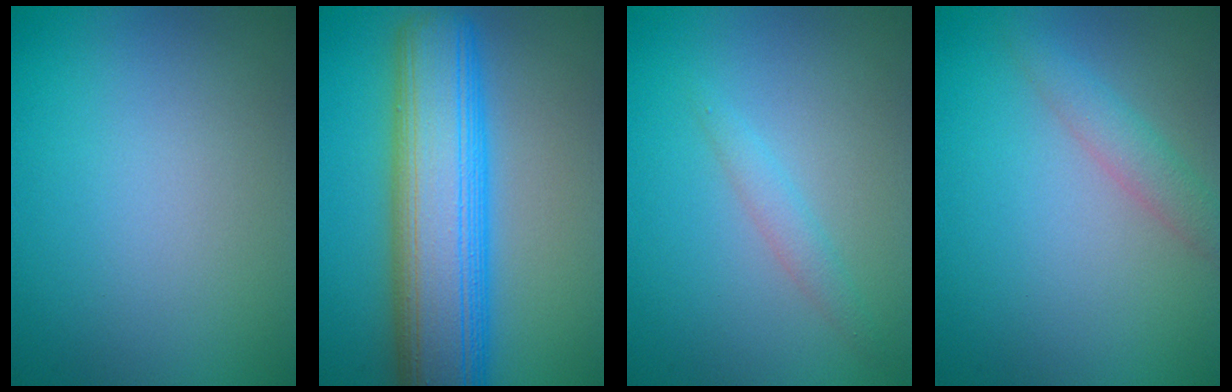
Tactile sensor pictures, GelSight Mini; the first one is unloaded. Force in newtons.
{"total": 11.4, "press": 11.4, "slide": 0.2}
{"total": 1.4, "press": 1.4, "slide": 0.1}
{"total": 2.1, "press": 2.1, "slide": 0.1}